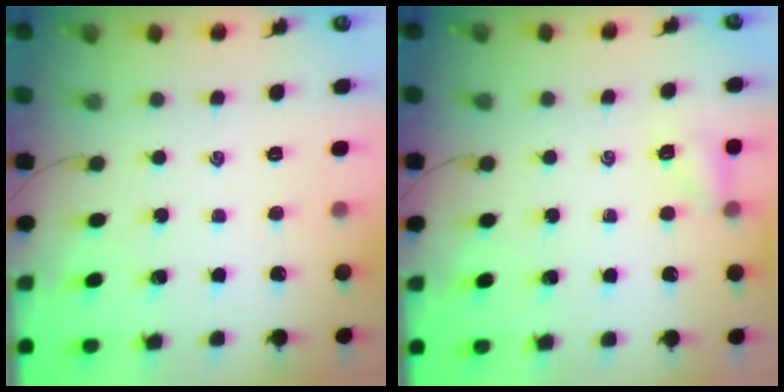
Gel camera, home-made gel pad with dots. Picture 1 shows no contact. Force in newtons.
{"total": 4.0, "press": 3.9, "slide": 1.0}